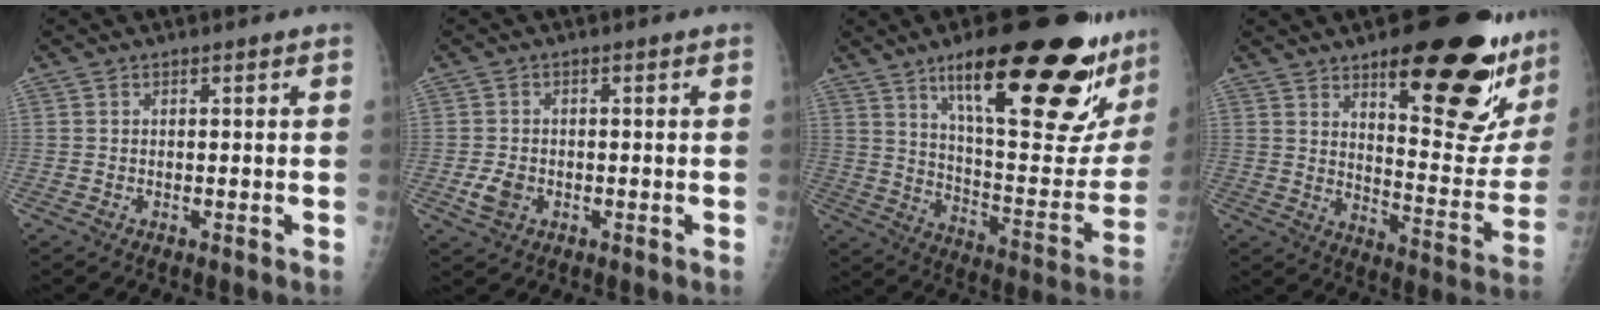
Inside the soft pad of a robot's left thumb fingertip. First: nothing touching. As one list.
[{"total": 3.3, "force": [-1.1, 2.6, 1.8], "torque": [-0.031, 0.000, -0.017]}, {"total": 30.8, "force": [17.9, 7.9, 23.8], "torque": [-0.289, -0.060, 0.276]}, {"total": 25.9, "force": [14.7, 7.7, 19.8], "torque": [-0.224, -0.079, 0.211]}]